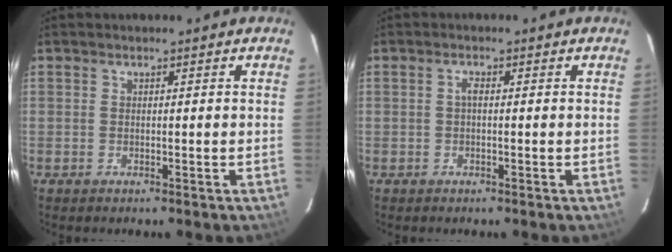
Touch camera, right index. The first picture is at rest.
{"total": 1.0, "force": [-0.1, 0.4, 0.9], "torque": [-0.018, 0.006, -0.003]}